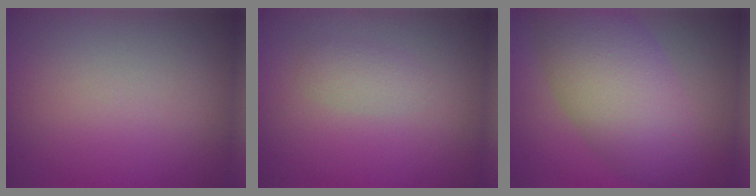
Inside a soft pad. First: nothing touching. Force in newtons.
{"total": 1.4, "press": 1.4, "slide": 0.1}
{"total": 7.9, "press": 7.9, "slide": 0.2}